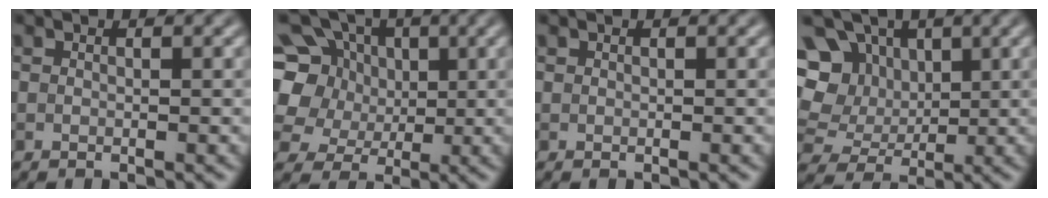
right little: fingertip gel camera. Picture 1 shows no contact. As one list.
[{"total": 10.5, "force": [2.4, 9.0, 4.9], "torque": [-0.120, 0.032, 0.017]}, {"total": 0.0}, {"total": 12.6, "force": [4.1, 10.6, 5.6], "torque": [-0.137, 0.034, 0.063]}]